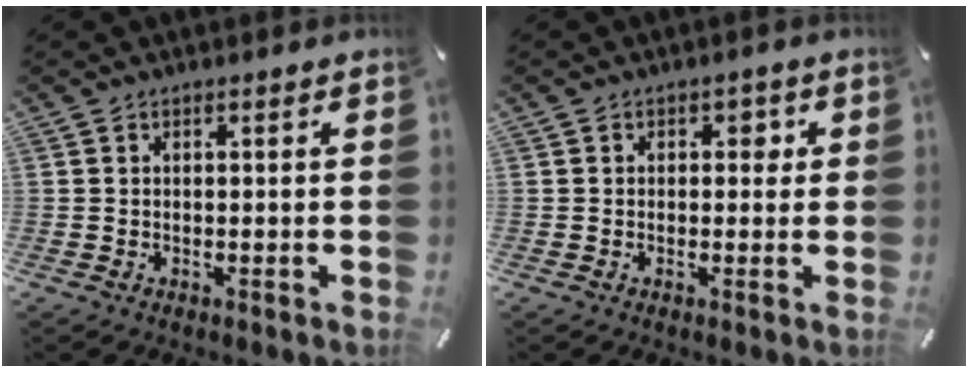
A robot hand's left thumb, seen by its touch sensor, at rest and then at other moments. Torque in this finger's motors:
{"motor_torque": [0.06, 0.46, 0.17, -0.10, 0.06]}